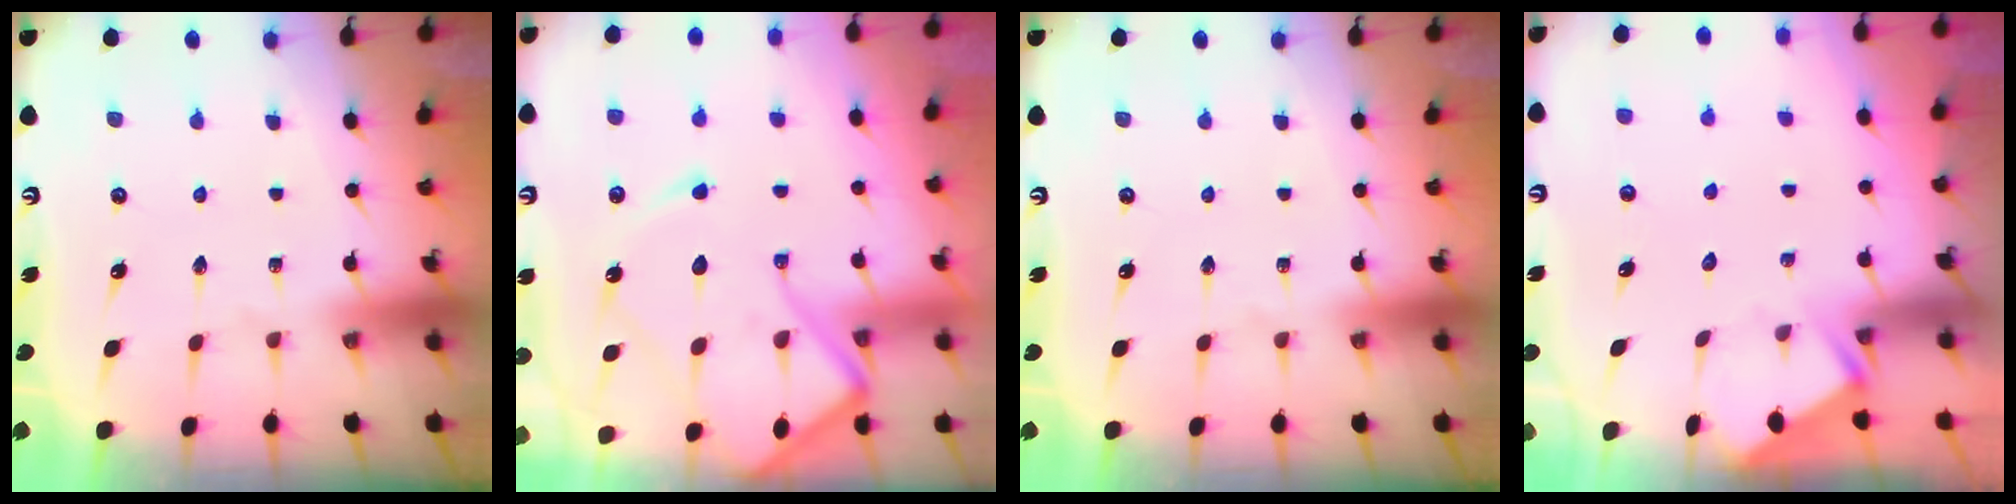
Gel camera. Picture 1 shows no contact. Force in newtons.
{"total": 15.7, "press": 15.6, "slide": 1.4}
{"total": 0.0}
{"total": 3.9, "press": 3.8, "slide": 0.4}